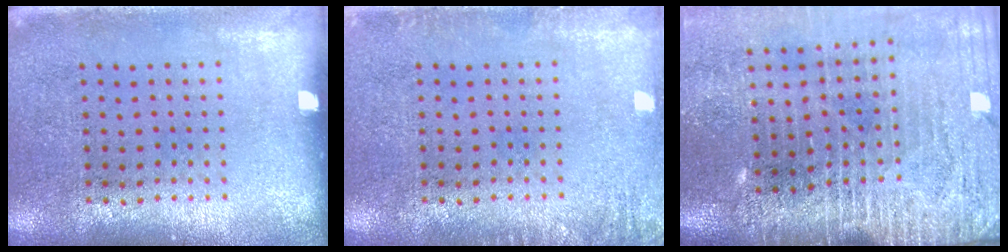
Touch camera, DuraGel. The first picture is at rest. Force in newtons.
{"total": 1.4, "press": 1.4, "slide": 0.3}
{"total": 4.2, "press": 3.6, "slide": 2.1}